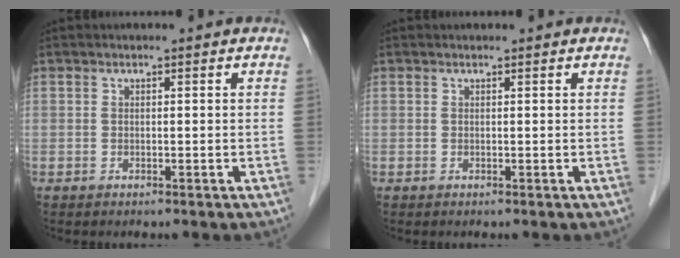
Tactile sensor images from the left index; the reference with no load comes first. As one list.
[{"total": 0.0}]